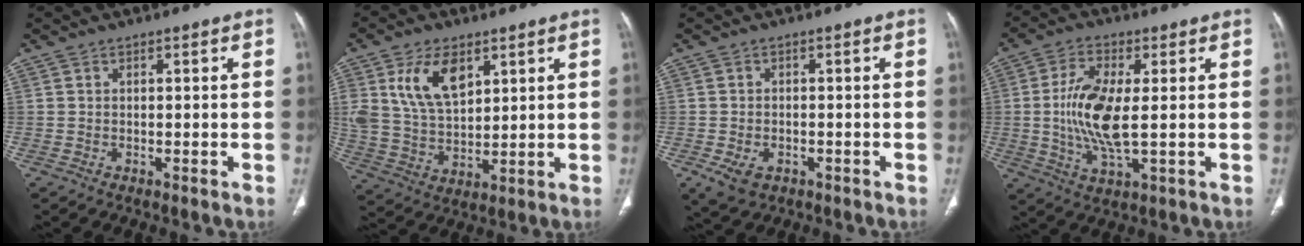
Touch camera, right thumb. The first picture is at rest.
{"total": 12.4, "force": [5.5, 7.2, 8.5], "torque": [-0.143, -0.021, 0.116]}
{"total": 6.2, "force": [-2.4, 4.3, 3.7], "torque": [-0.065, 0.006, -0.027]}
{"total": 11.6, "force": [0.3, 4.3, 10.8], "torque": [-0.229, -0.009, 0.008]}